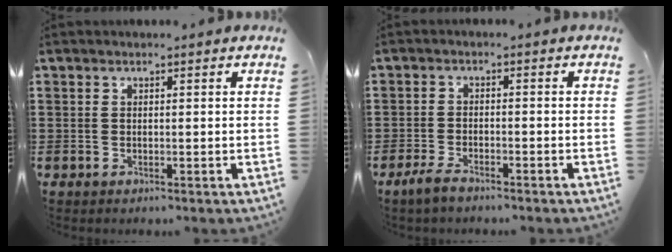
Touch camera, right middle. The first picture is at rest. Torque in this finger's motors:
{"motor_torque": [1.30, 0.47, 0.23, 0.08]}